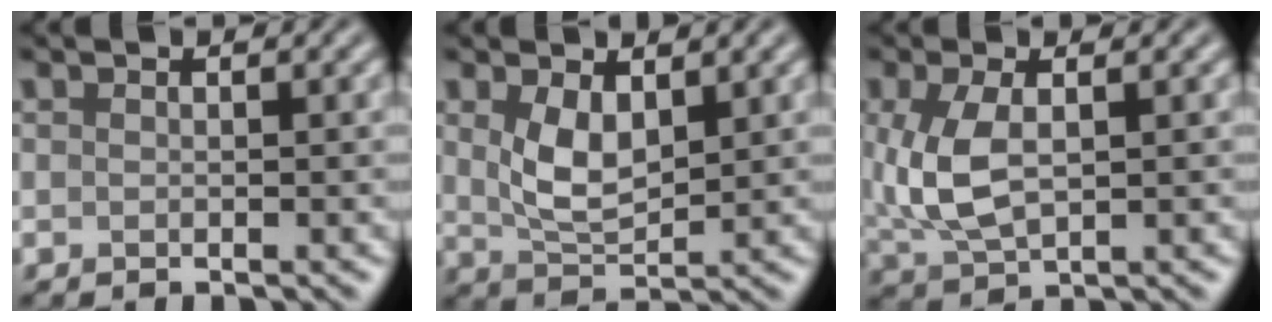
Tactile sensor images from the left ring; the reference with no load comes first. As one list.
[{"total": 3.8, "force": [1.2, 2.0, 3.1], "torque": [-0.070, -0.004, 0.031]}, {"total": 5.0, "force": [0.5, 2.6, 4.3], "torque": [-0.109, 0.000, 0.014]}]